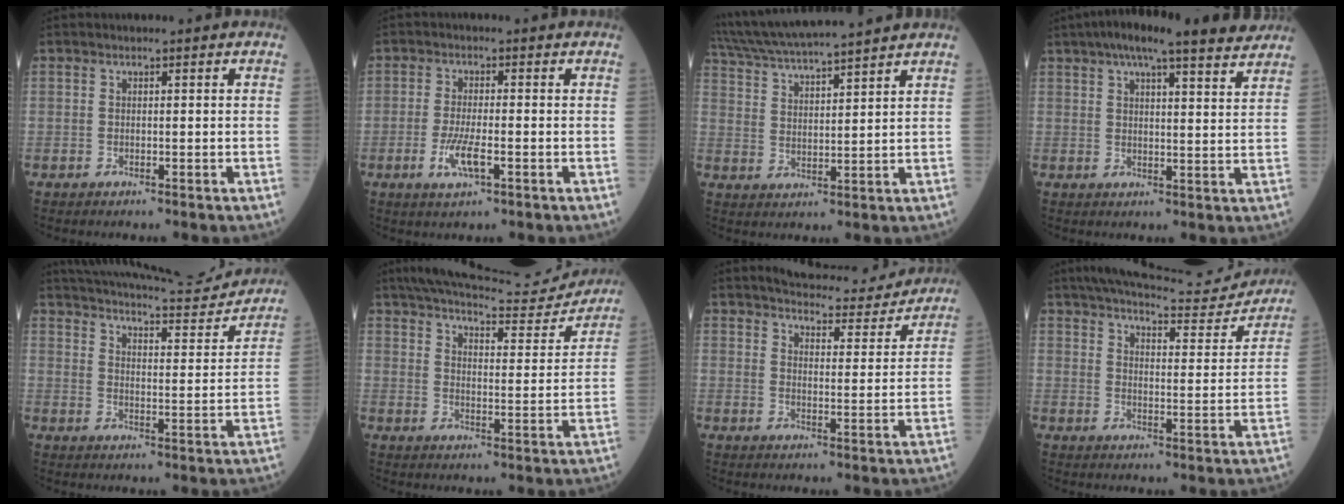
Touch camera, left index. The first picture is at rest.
{"total": 4.1, "force": [-1.4, 0.8, 3.8], "torque": [-0.083, -0.007, -0.027]}
{"total": 15.7, "force": [14.3, 0.0, 6.4], "torque": [-0.130, 0.030, 0.237]}
{"total": 15.2, "force": [12.5, 1.8, 8.4], "torque": [-0.129, 0.026, 0.165]}
{"total": 19.0, "force": [18.1, 1.6, 5.6], "torque": [-0.095, -0.031, 0.243]}
{"total": 18.9, "force": [17.7, 2.8, 6.0], "torque": [-0.092, -0.014, 0.235]}
{"total": 12.4, "force": [11.9, 2.3, 2.8], "torque": [-0.029, -0.013, 0.146]}
{"total": 17.4, "force": [16.3, 2.7, 5.5], "torque": [-0.077, -0.012, 0.210]}